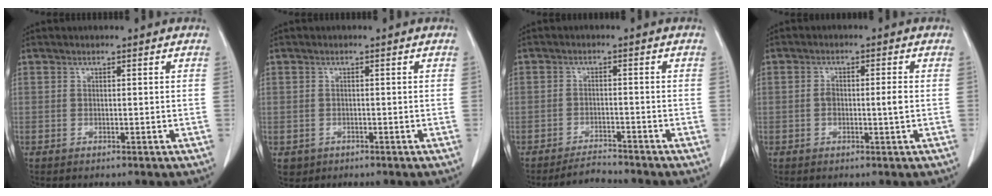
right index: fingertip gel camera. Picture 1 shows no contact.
{"total": 2.1, "force": [-0.5, 2.0, -0.1], "torque": [0.005, 0.006, -0.006]}
{"total": 2.9, "force": [-2.8, 0.2, -0.3], "torque": [0.007, -0.011, -0.049]}
{"total": 3.3, "force": [-0.4, 0.7, 3.2], "torque": [-0.062, 0.005, -0.004]}